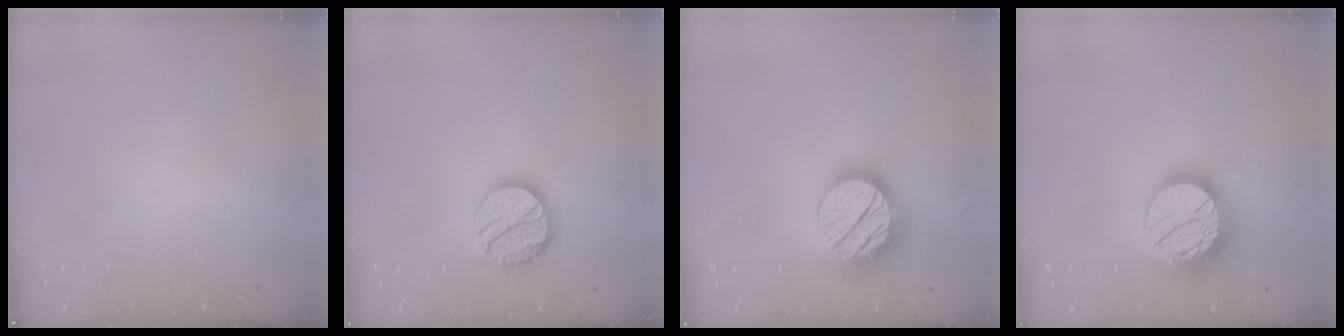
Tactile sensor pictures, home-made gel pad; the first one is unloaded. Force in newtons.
{"total": 14.8, "press": 14.7, "slide": 1.2}
{"total": 16.8, "press": 16.8, "slide": 1.6}
{"total": 20.7, "press": 20.6, "slide": 1.7}